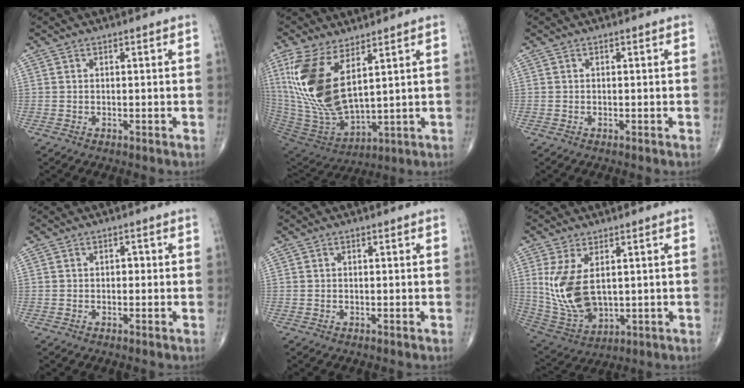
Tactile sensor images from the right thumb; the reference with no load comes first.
{"total": 17.9, "force": [6.5, 7.8, 14.7], "torque": [-0.311, -0.038, 0.145]}
{"total": 0.0}
{"total": 1.1, "force": [-0.1, 0.9, 0.8], "torque": [-0.002, 0.003, -0.006]}
{"total": 0.0}
{"total": 12.3, "force": [2.1, 7.0, 10.0], "torque": [-0.198, -0.017, 0.061]}